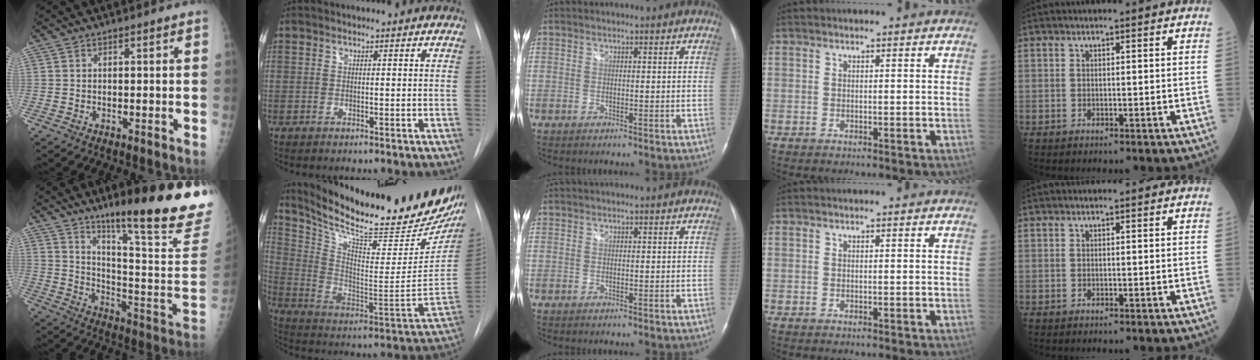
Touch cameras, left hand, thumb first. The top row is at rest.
{"thumb": {"total": 24.7, "force": [17.0, 1.8, 17.8], "torque": [-0.235, -0.111, 0.250]}, "index": {"total": 29.1, "force": [23.9, 5.1, 15.7], "torque": [-0.257, -0.071, 0.337]}}